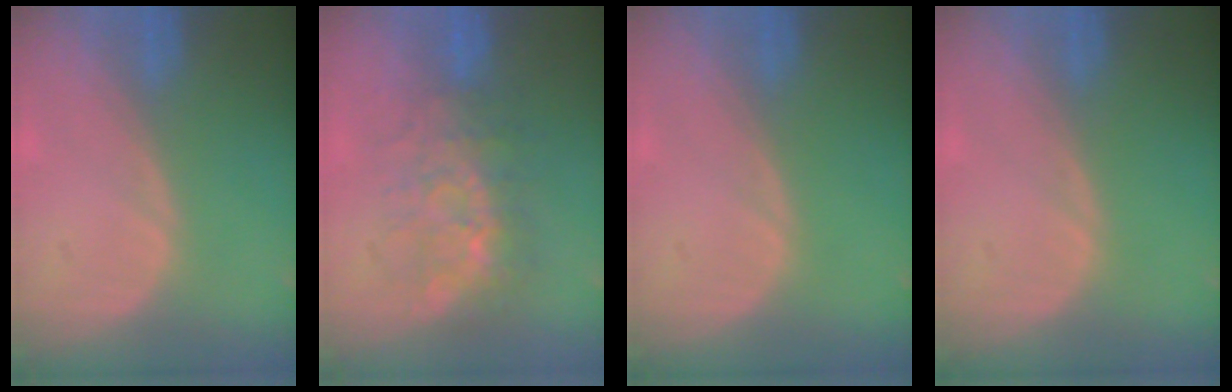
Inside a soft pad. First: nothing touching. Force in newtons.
{"total": 8.4, "press": 7.5, "slide": 3.7}
{"total": 0.0}
{"total": 0.0}